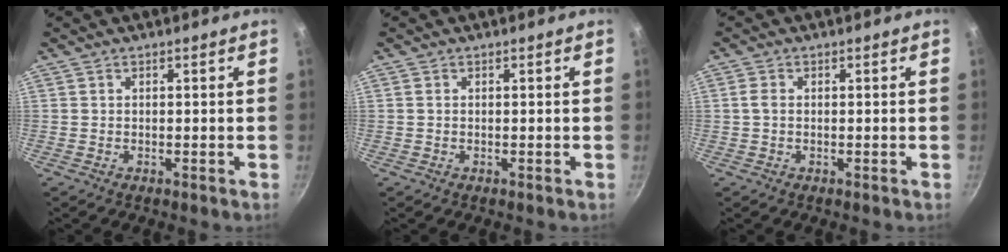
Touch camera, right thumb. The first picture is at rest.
{"total": 0.5, "force": [0.1, 0.4, 0.3], "torque": [-0.006, 0.001, 0.001]}
{"total": 1.9, "force": [0.1, 1.4, 1.3], "torque": [-0.027, 0.005, 0.000]}